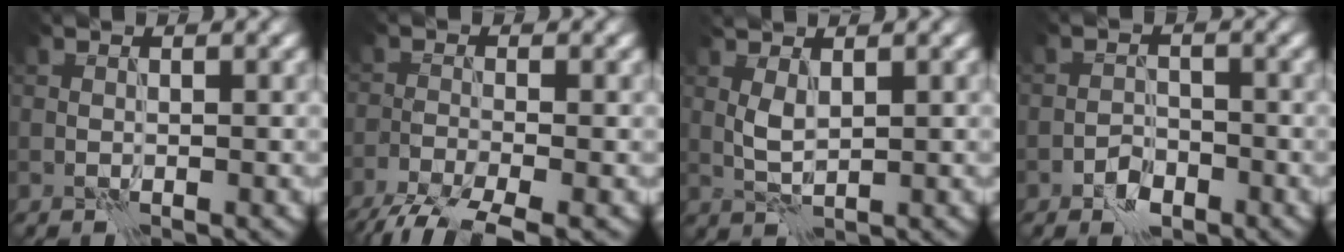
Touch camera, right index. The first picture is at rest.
{"total": 6.0, "force": [-4.8, 1.1, 3.4], "torque": [-0.059, -0.026, -0.092]}
{"total": 1.9, "force": [0.7, 0.7, 1.7], "torque": [-0.044, 0.004, 0.018]}
{"total": 2.4, "force": [-1.6, 1.4, 1.2], "torque": [-0.017, 0.005, -0.031]}